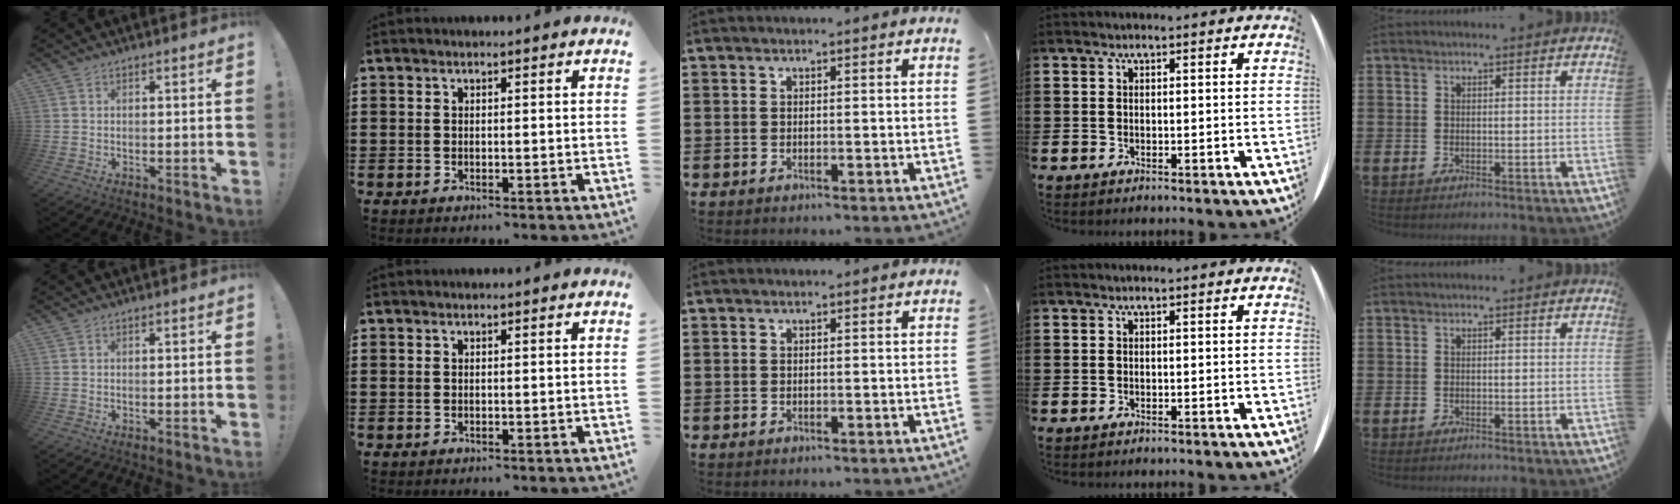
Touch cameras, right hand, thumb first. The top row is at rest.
{}